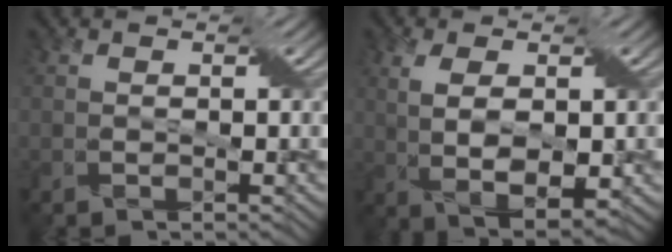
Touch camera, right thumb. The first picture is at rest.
{"total": 5.7, "force": [0.5, 2.7, 5.0], "torque": [-0.108, -0.006, 0.014]}